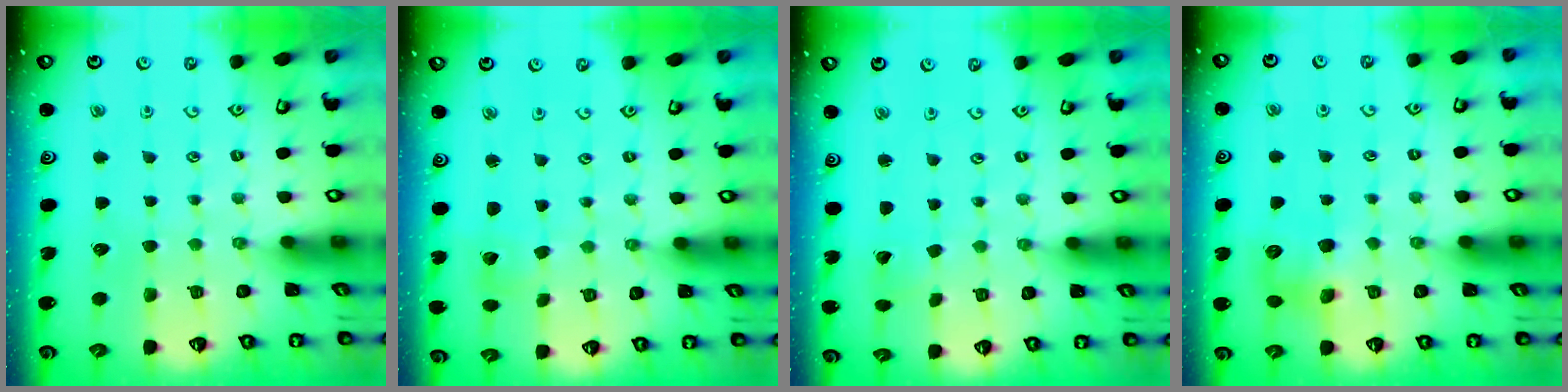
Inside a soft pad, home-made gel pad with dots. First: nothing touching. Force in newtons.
{"total": 2.0, "press": 2.0, "slide": 0.1}
{"total": 0.5, "press": 0.5, "slide": 0.0}
{"total": 7.6, "press": 7.5, "slide": 1.0}